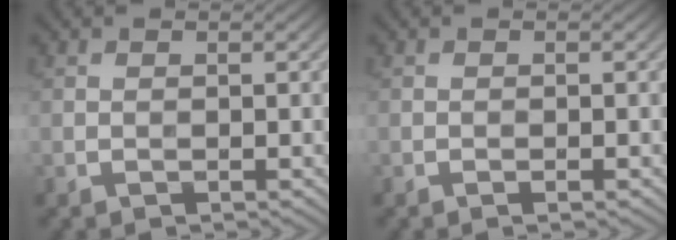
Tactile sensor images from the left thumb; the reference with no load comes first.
{"total": 0.7, "force": [-0.4, 0.1, 0.5], "torque": [-0.009, -0.001, -0.007]}